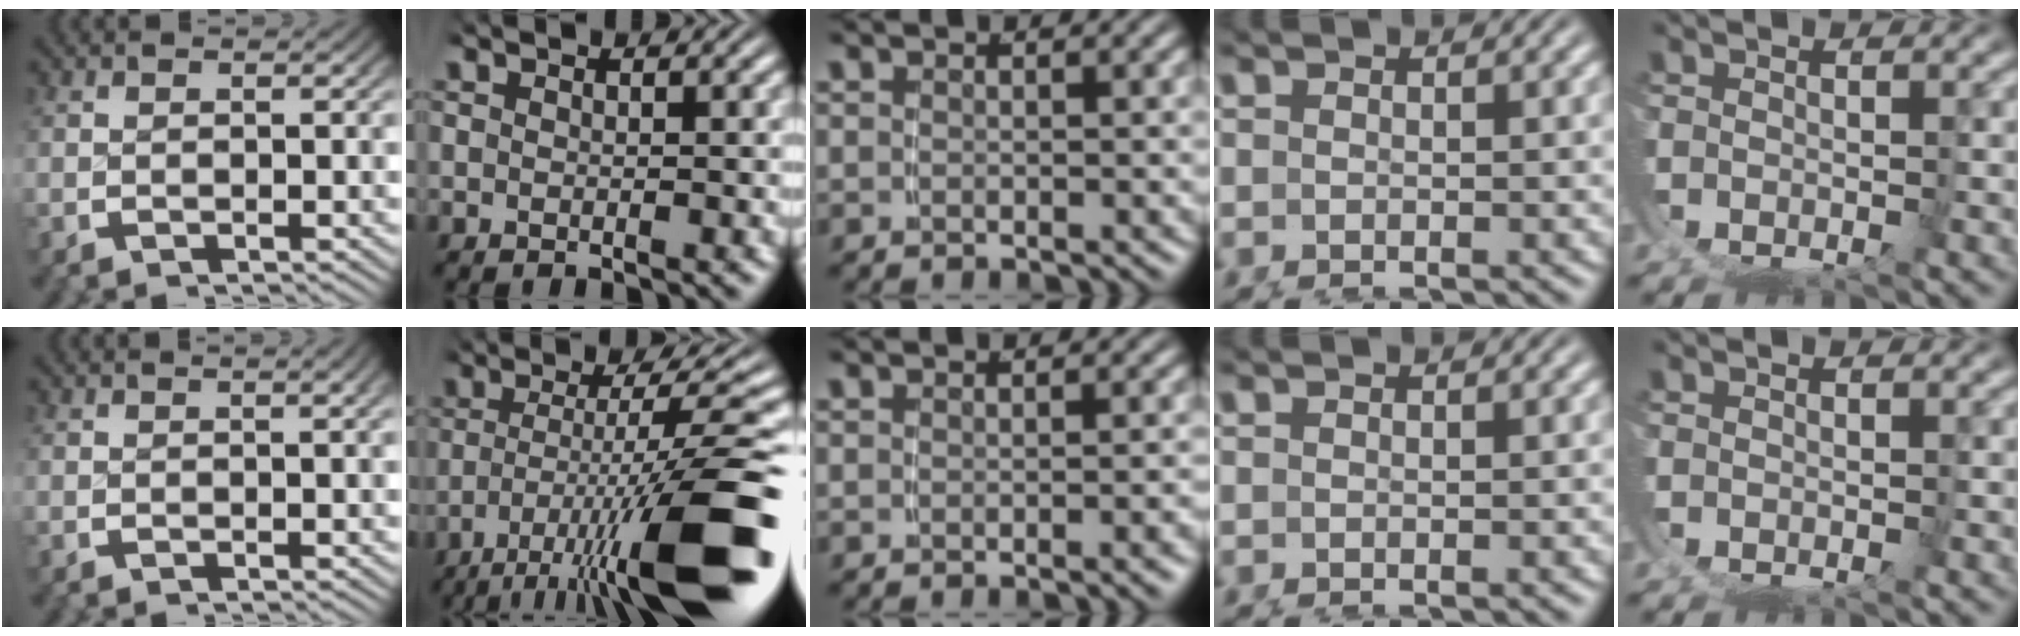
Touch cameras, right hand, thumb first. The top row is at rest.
{"thumb": {"total": 0.6, "force": [0.2, 0.0, 0.6], "torque": [-0.008, 0.002, 0.004]}, "index": {"total": 11.2, "force": [-4.4, 2.5, 9.9], "torque": [-0.150, -0.023, -0.051]}, "middle": {"total": 0.7, "force": [-0.5, -0.2, 0.4], "torque": [-0.005, 0.006, -0.010]}}